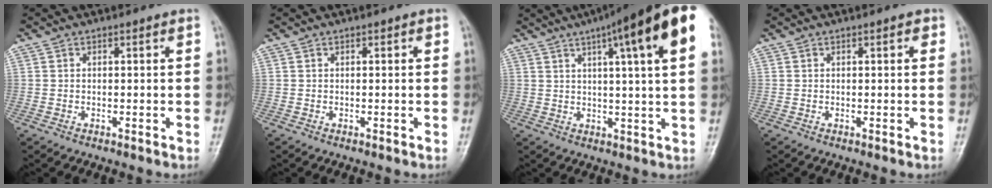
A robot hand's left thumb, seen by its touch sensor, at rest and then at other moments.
{"total": 0.0}
{"total": 18.9, "force": [8.6, 2.6, 16.6], "torque": [-0.235, 0.003, 0.110]}
{"total": 1.1, "force": [0.5, 0.4, 0.9], "torque": [-0.011, 0.002, 0.004]}